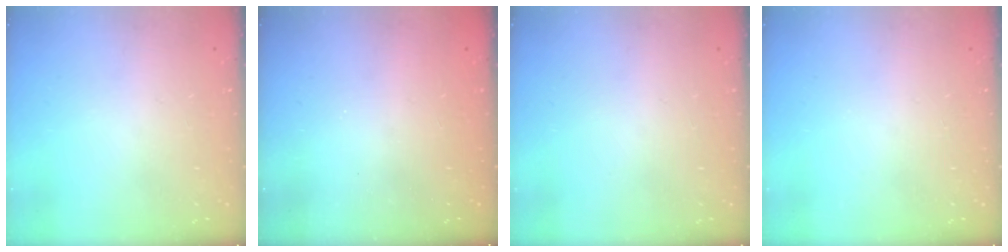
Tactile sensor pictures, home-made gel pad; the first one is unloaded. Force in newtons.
{"total": 2.3, "press": 2.2, "slide": 0.7}
{"total": 0.0}
{"total": 0.0}